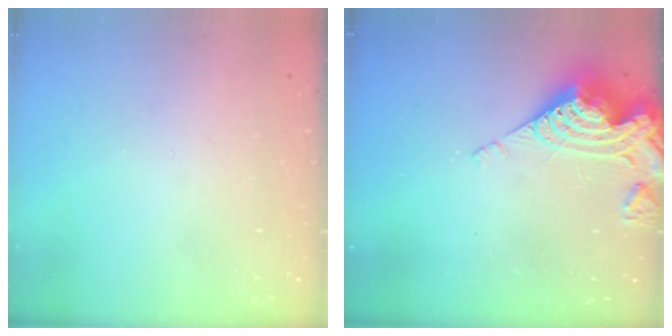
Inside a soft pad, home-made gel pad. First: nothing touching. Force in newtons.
{"total": 12.1, "press": 12.1, "slide": 1.2}